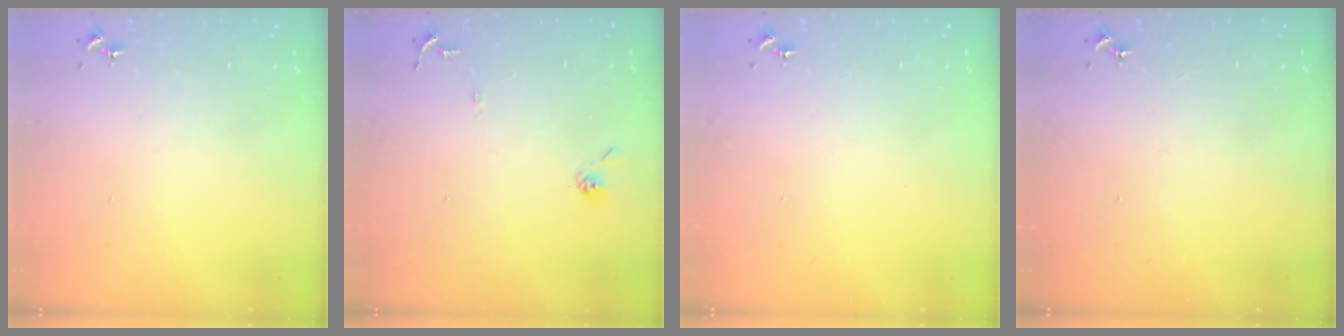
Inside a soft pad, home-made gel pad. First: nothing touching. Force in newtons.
{"total": 6.4, "press": 6.4, "slide": 0.4}
{"total": 0.0}
{"total": 0.0}